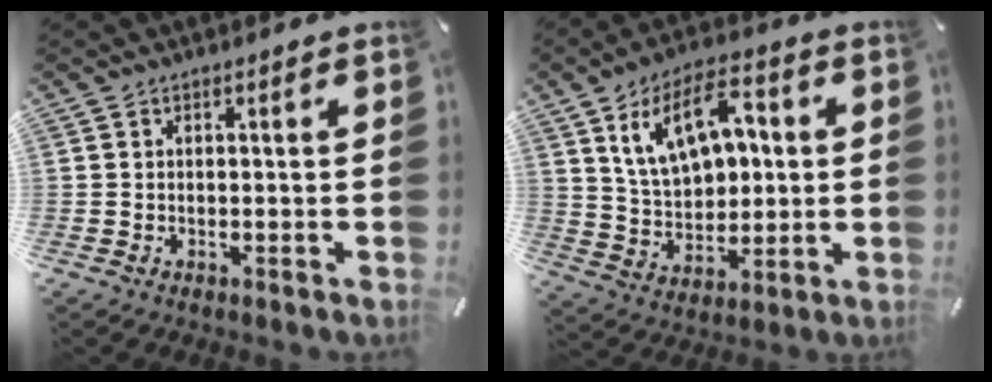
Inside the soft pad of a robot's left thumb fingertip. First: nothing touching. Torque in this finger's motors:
{"motor_torque": [1.92, 1.92, 1.53, -1.24, 0.49]}